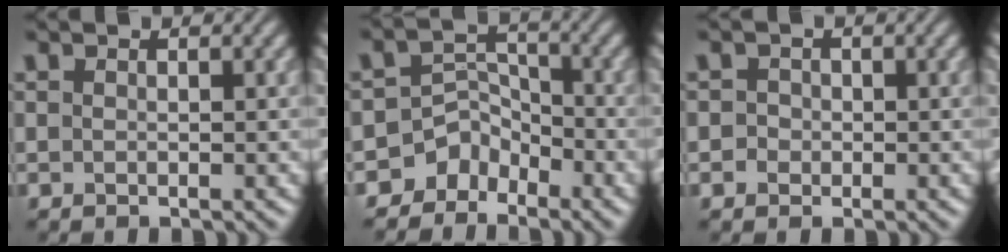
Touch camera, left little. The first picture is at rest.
{"total": 3.9, "force": [-3.1, 2.4, 0.6], "torque": [0.008, 0.009, -0.057]}
{"total": 1.2, "force": [-0.2, 1.2, 0.3], "torque": [0.006, 0.001, -0.008]}